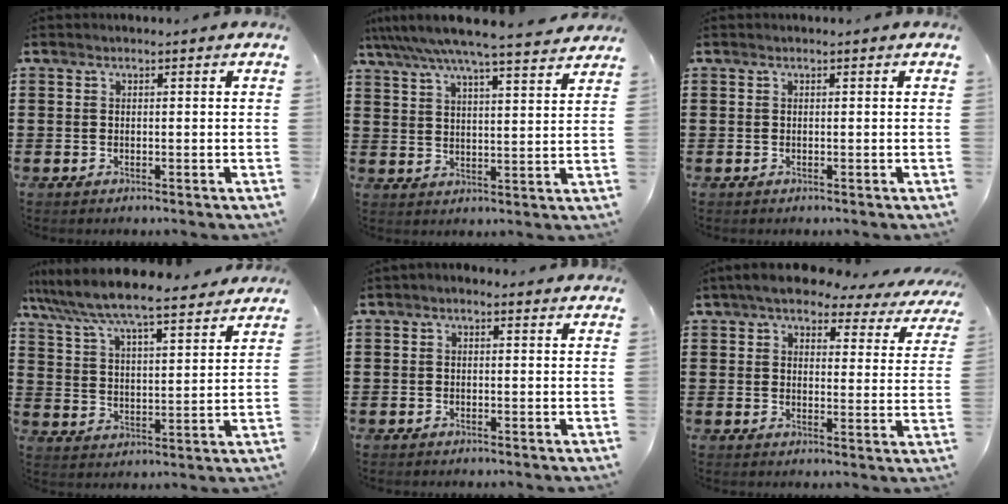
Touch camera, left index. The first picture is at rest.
{"total": 6.6, "force": [5.8, -0.3, 3.0], "torque": [-0.080, -0.034, 0.099]}
{"total": 0.0}
{"total": 7.0, "force": [6.6, 0.0, 2.4], "torque": [-0.076, -0.042, 0.110]}
{"total": 0.8, "force": [-0.1, 0.6, 0.6], "torque": [-0.013, 0.005, -0.002]}
{"total": 5.9, "force": [5.2, 1.4, 2.4], "torque": [-0.063, -0.023, 0.089]}